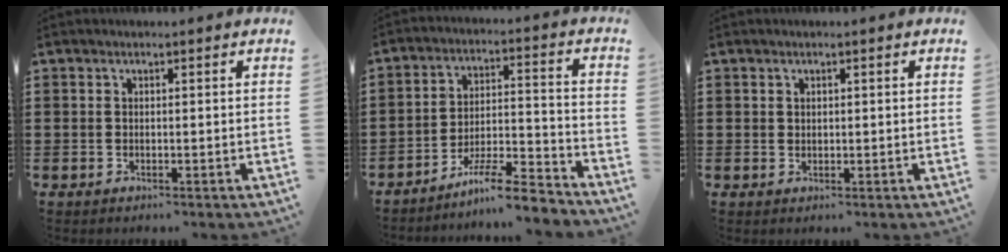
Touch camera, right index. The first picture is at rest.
{"total": 8.3, "force": [-7.4, 0.3, 3.7], "torque": [-0.066, 0.009, -0.142]}
{"total": 0.7, "force": [0.5, 0.5, 0.1], "torque": [-0.003, 0.002, 0.010]}